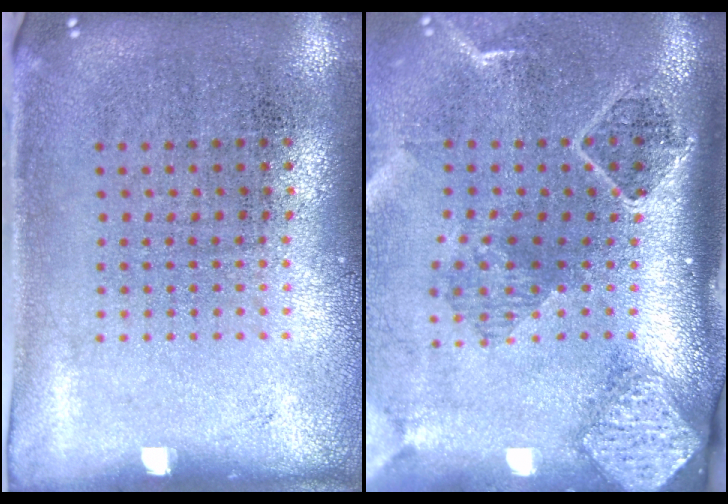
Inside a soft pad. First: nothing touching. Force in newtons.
{"total": 2.7, "press": 1.9, "slide": 2.0}